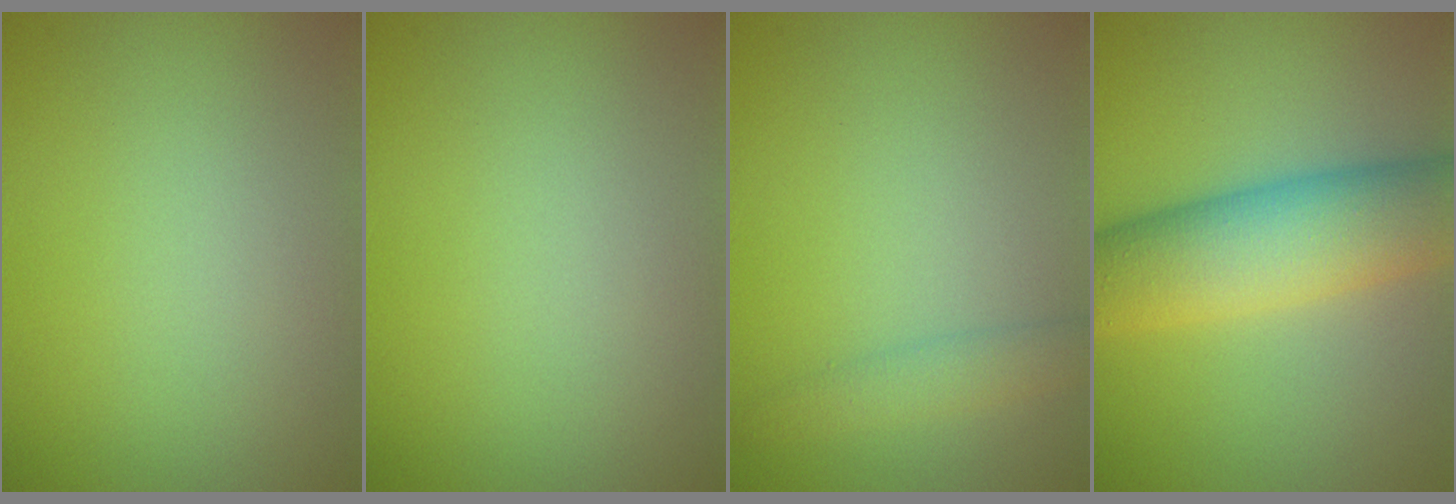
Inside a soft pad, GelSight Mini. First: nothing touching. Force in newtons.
{"total": 0.0}
{"total": 1.9, "press": 1.9, "slide": 0.1}
{"total": 9.0, "press": 9.0, "slide": 0.3}